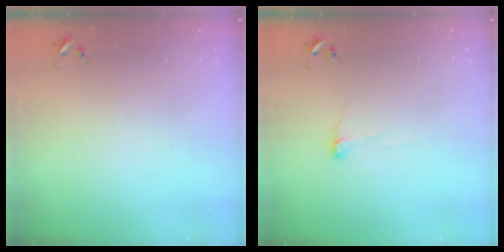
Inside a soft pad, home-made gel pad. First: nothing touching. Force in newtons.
{"total": 7.0, "press": 7.0, "slide": 0.6}